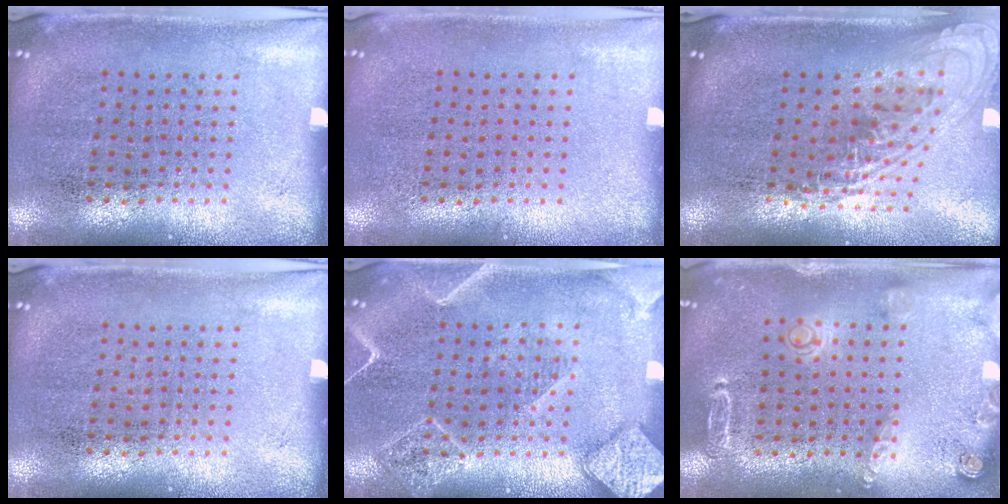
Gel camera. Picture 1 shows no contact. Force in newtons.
{"total": 0.0}
{"total": 2.3, "press": 1.7, "slide": 1.5}
{"total": 0.0}
{"total": 1.9, "press": 1.9, "slide": 0.2}
{"total": 1.6, "press": 1.6, "slide": 0.1}